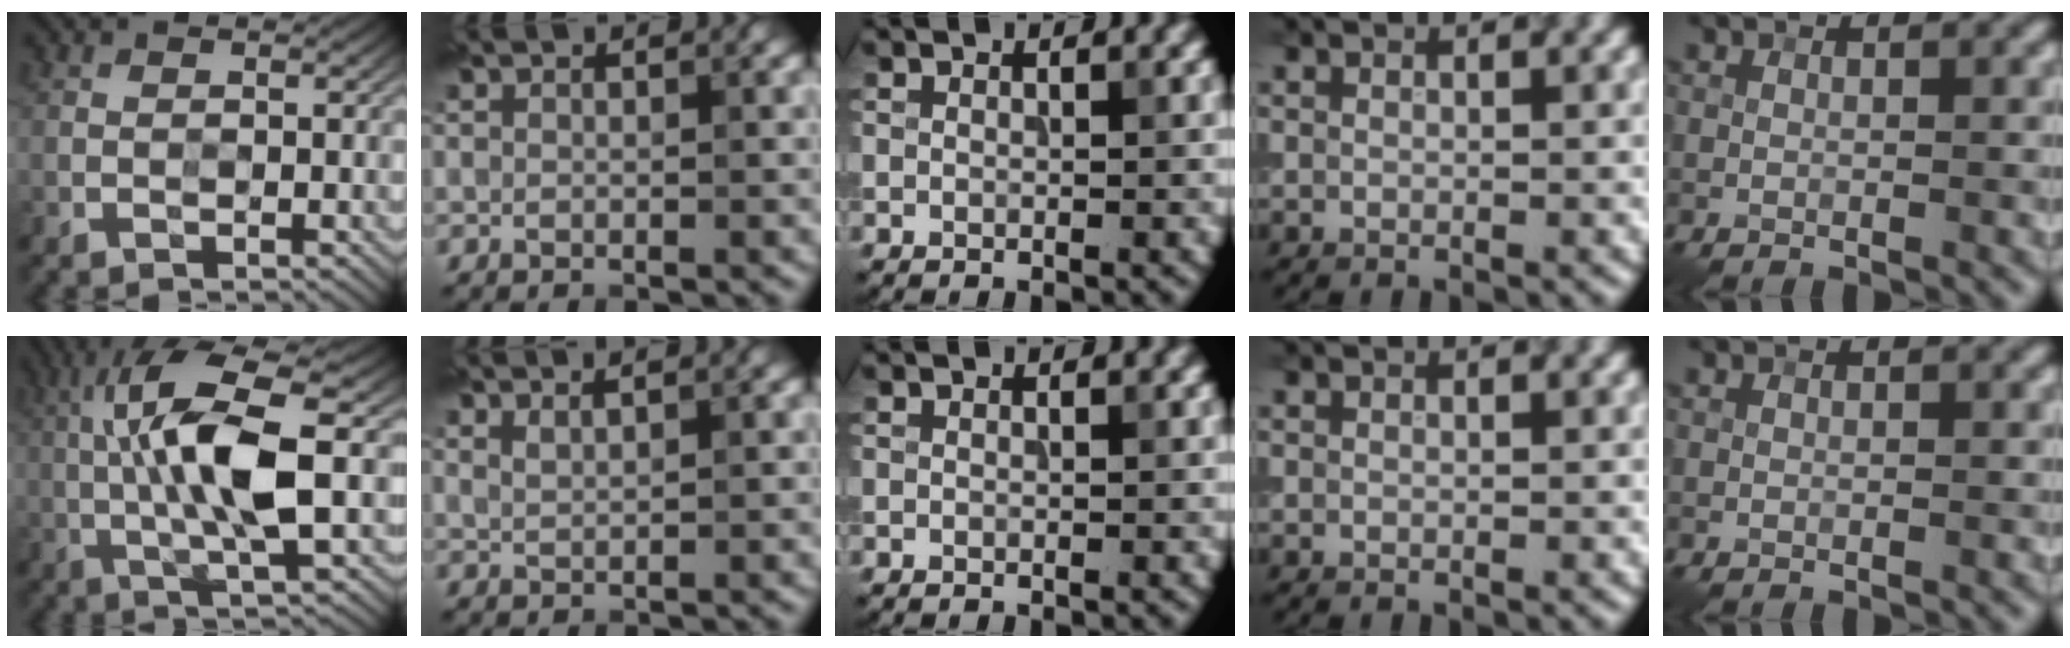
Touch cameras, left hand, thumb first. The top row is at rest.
{"thumb": {"total": 12.4, "force": [1.3, 3.1, 12.0], "torque": [-0.237, 0.016, 0.023]}, "index": {"total": 1.5, "force": [1.2, 0.5, 0.8], "torque": [-0.009, 0.002, 0.017]}}